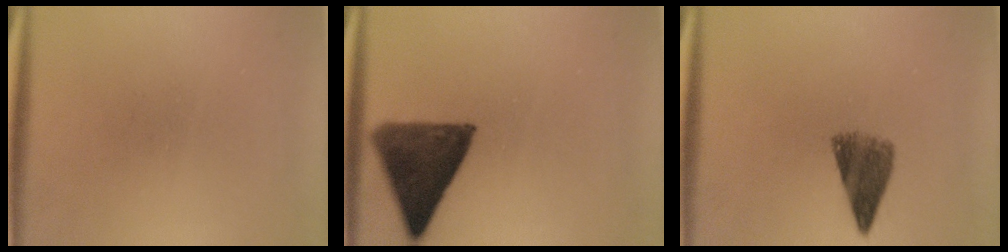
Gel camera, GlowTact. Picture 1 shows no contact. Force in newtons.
{"total": 11.6}
{"total": 5.7}